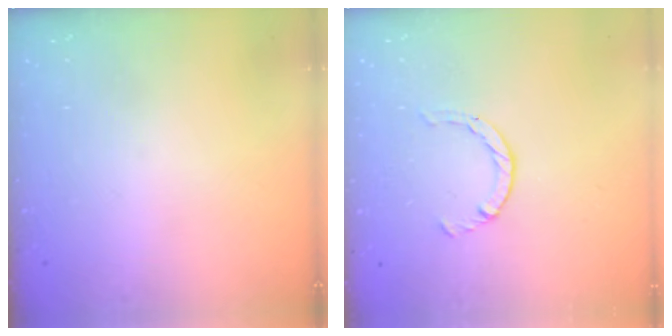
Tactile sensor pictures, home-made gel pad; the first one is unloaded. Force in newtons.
{"total": 2.1, "press": 2.1, "slide": 0.3}